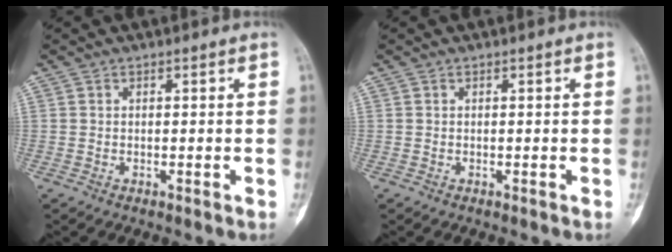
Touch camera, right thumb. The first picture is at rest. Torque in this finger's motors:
{"motor_torque": [0.16, 0.11, 0.12, 0.06, 0.00]}